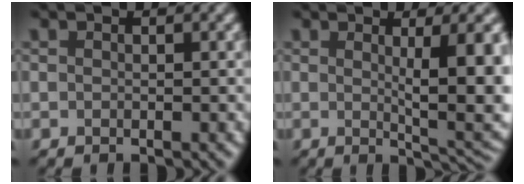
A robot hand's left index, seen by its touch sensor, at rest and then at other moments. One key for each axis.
{"total": 8.0, "fx": 0.9, "fy": 2.3, "fz": 7.6, "tx": -0.087, "ty": -0.008, "tz": 0.019}